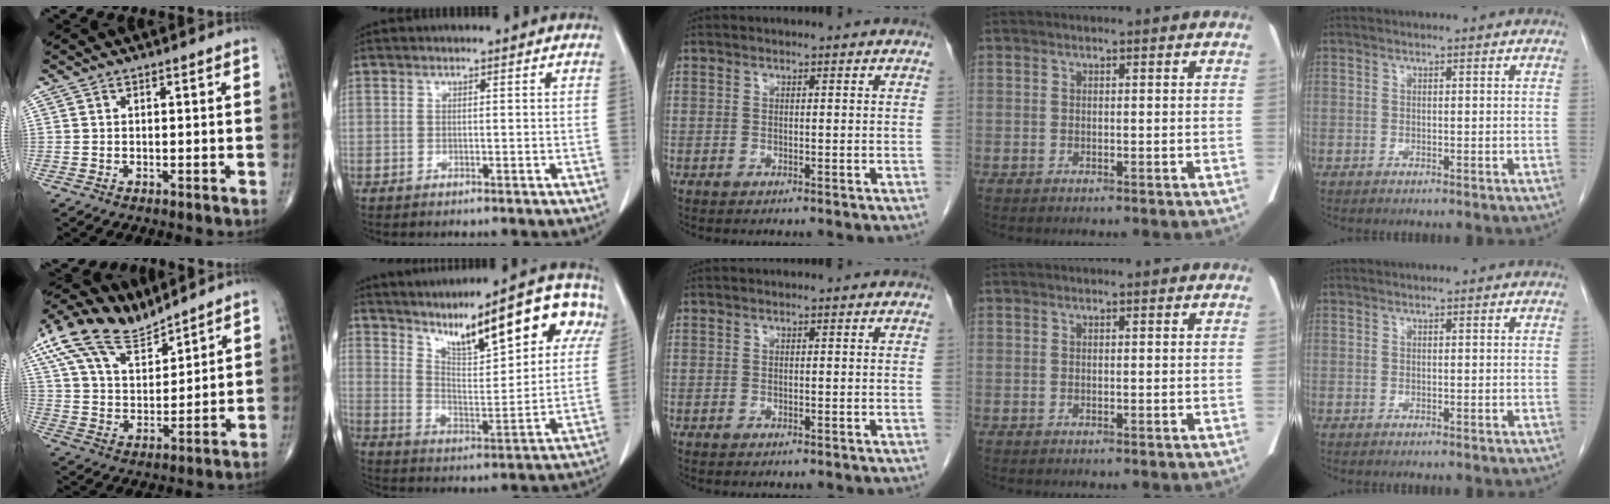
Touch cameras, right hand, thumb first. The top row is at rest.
{"thumb": {"total": 14.5, "force": [10.6, 6.1, 7.7], "torque": [-0.131, -0.027, 0.210]}, "index": {"total": 21.1, "force": [11.5, 4.8, 17.0], "torque": [-0.253, 0.031, 0.179]}}